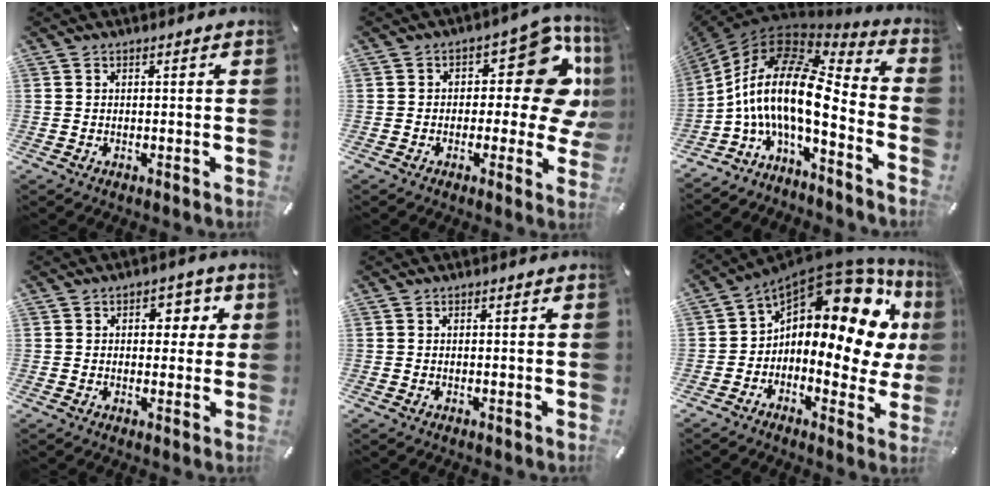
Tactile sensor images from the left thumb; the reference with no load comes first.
{"total": 14.8, "force": [2.9, 8.2, 12.0], "torque": [-0.136, -0.023, 0.042]}
{"total": 17.8, "force": [-1.9, 7.6, 16.0], "torque": [-0.353, -0.024, -0.044]}
{"total": 5.4, "force": [1.3, 3.9, 3.5], "torque": [-0.020, -0.009, 0.007]}
{"total": 0.0}
{"total": 16.1, "force": [6.0, 8.0, 12.6], "torque": [-0.190, -0.069, 0.086]}